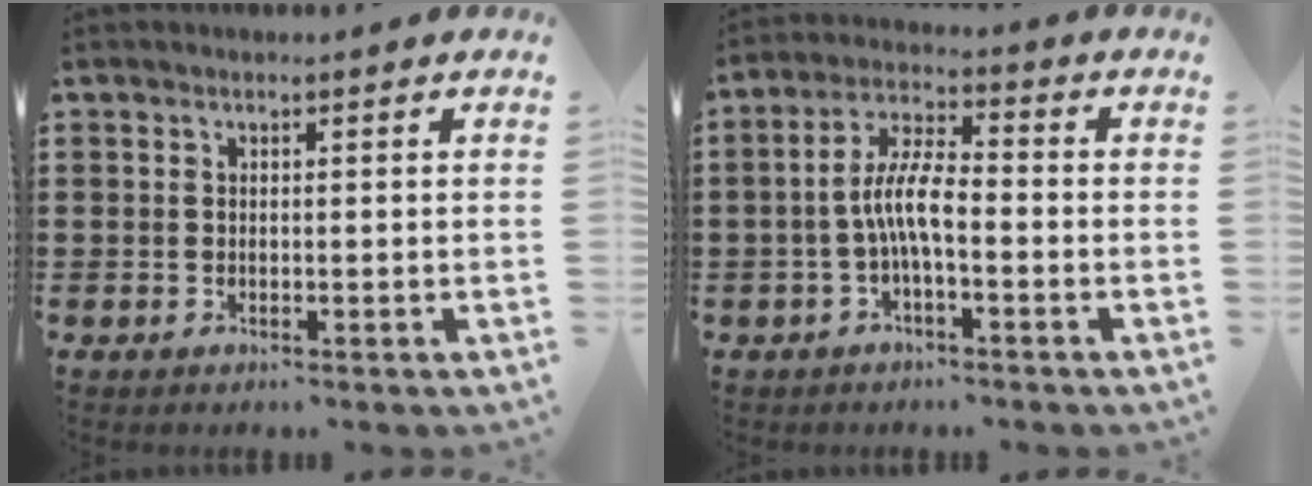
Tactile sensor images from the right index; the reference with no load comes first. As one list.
[{"total": 7.0, "force": [-1.6, 2.0, 6.5], "torque": [-0.141, -0.004, -0.035]}]